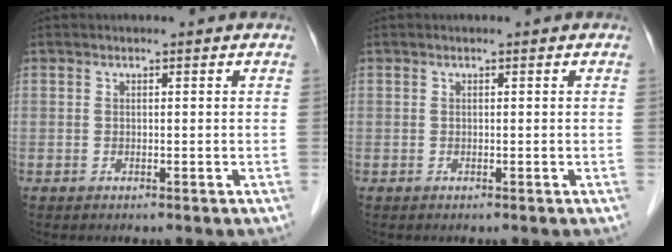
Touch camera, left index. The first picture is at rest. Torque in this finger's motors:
{"motor_torque": [-0.13, -0.04, 0.03, 0.01]}